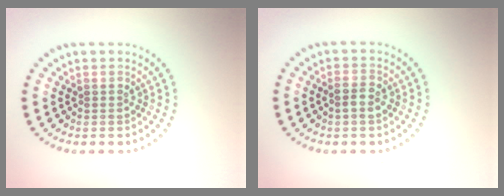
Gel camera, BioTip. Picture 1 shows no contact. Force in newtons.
{"total": 1.7, "press": 1.6, "slide": 0.4}